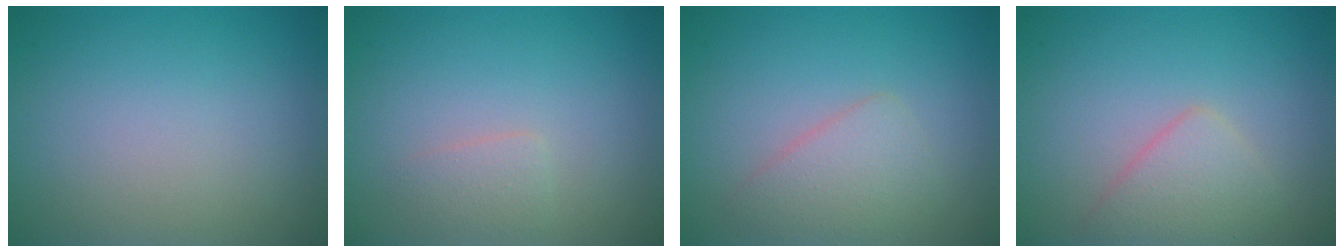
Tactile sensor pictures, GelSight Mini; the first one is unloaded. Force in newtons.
{"total": 1.2, "press": 1.2, "slide": 0.1}
{"total": 2.6, "press": 2.6, "slide": 0.1}
{"total": 2.7, "press": 2.7, "slide": 0.1}